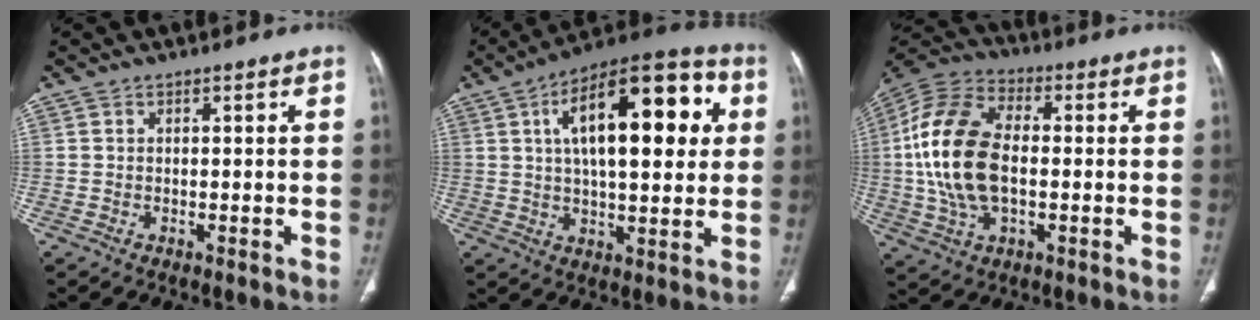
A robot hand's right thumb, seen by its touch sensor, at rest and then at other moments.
{"total": 22.7, "force": [5.6, 9.7, 19.7], "torque": [-0.271, 0.015, 0.075]}
{"total": 18.6, "force": [-0.2, 10.7, 15.2], "torque": [-0.316, 0.016, -0.006]}